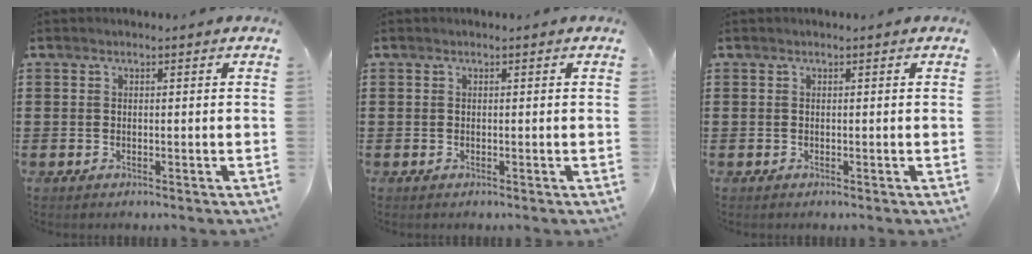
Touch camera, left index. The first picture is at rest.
{"total": 0.0}
{"total": 0.0}